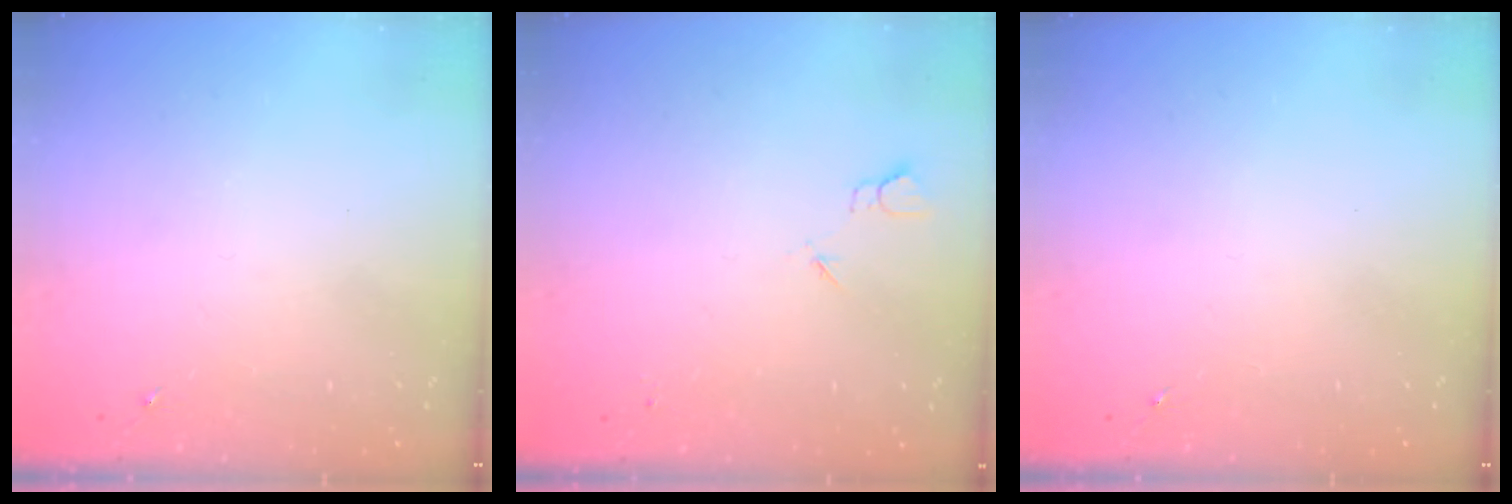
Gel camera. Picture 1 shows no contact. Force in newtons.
{"total": 3.2, "press": 3.2, "slide": 0.4}
{"total": 0.0}